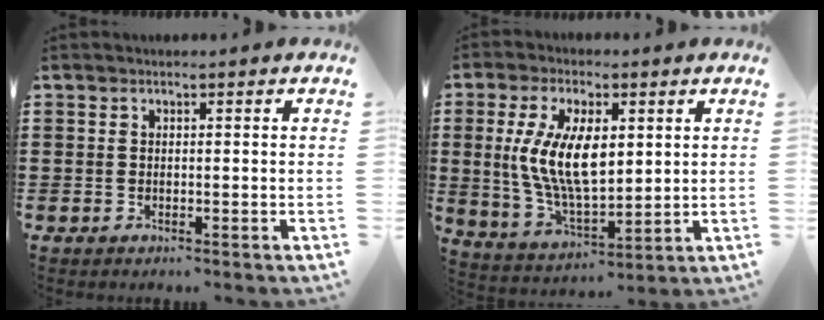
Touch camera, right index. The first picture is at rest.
{"total": 11.3, "force": [1.8, 5.4, 9.8], "torque": [-0.206, 0.008, 0.032]}